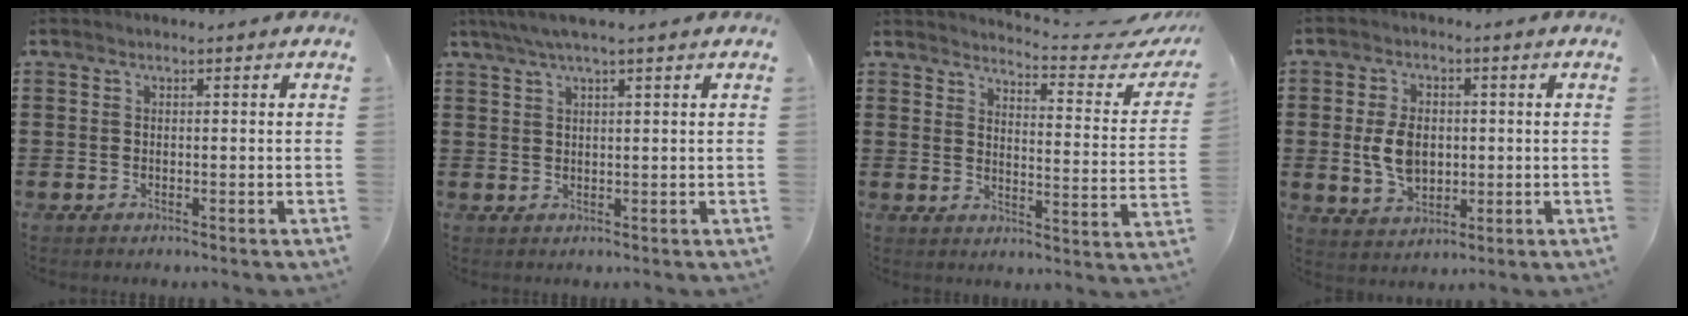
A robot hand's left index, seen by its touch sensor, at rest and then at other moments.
{"total": 2.6, "force": [1.7, 0.1, 2.0], "torque": [-0.043, 0.003, 0.029]}
{"total": 3.9, "force": [3.6, -0.3, 1.5], "torque": [-0.035, -0.036, 0.053]}
{"total": 6.4, "force": [0.1, 4.3, 4.7], "torque": [-0.108, 0.003, -0.007]}